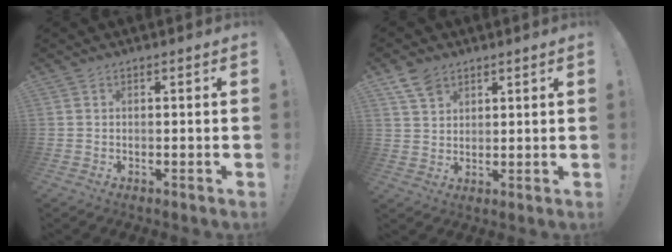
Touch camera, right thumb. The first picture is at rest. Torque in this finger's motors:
{"motor_torque": [0.00, 0.13, -0.27, -0.08, -0.56]}